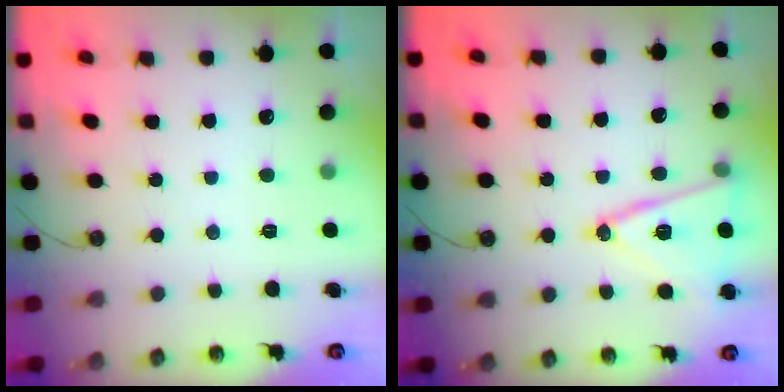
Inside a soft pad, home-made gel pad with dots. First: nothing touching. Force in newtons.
{"total": 15.0, "press": 14.6, "slide": 3.4}